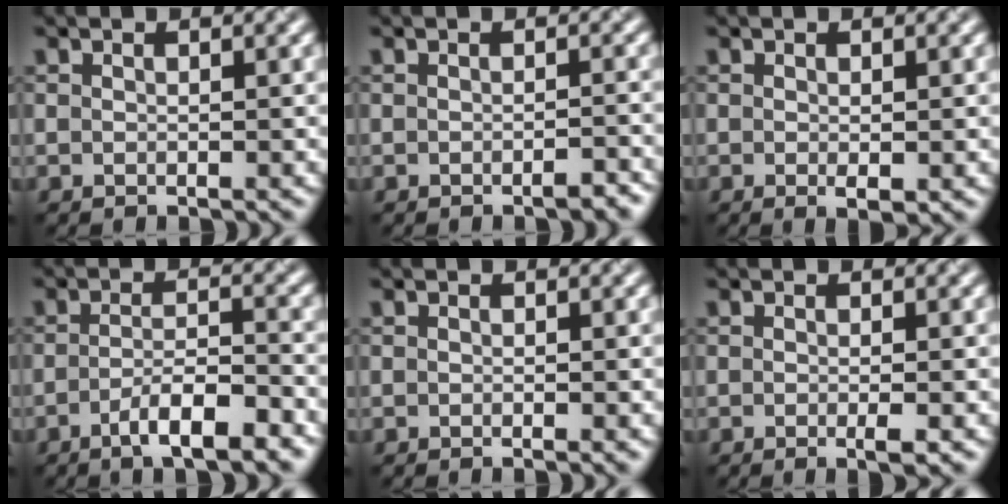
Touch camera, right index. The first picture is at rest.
{"total": 2.0, "force": [-1.1, 0.5, 1.6], "torque": [-0.020, 0.000, -0.011]}
{"total": 0.9, "force": [-0.2, 0.2, 0.9], "torque": [-0.013, -0.004, -0.001]}
{"total": 5.1, "force": [-2.9, 1.2, 4.0], "torque": [-0.068, 0.006, -0.050]}
{"total": 0.6, "force": [-0.3, 0.1, 0.6], "torque": [-0.009, -0.003, -0.004]}
{"total": 1.3, "force": [-0.4, 0.2, 1.2], "torque": [-0.020, -0.004, -0.005]}